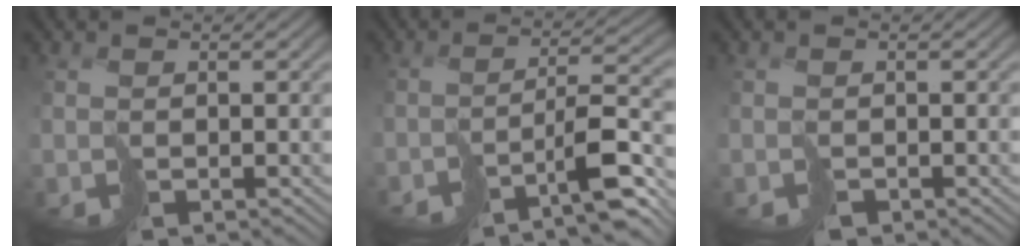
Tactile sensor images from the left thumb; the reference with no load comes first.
{"total": 8.0, "force": [-5.7, 0.9, 5.6], "torque": [-0.075, 0.005, -0.096]}
{"total": 1.0, "force": [-0.8, 0.5, 0.3], "torque": [0.000, -0.001, -0.014]}